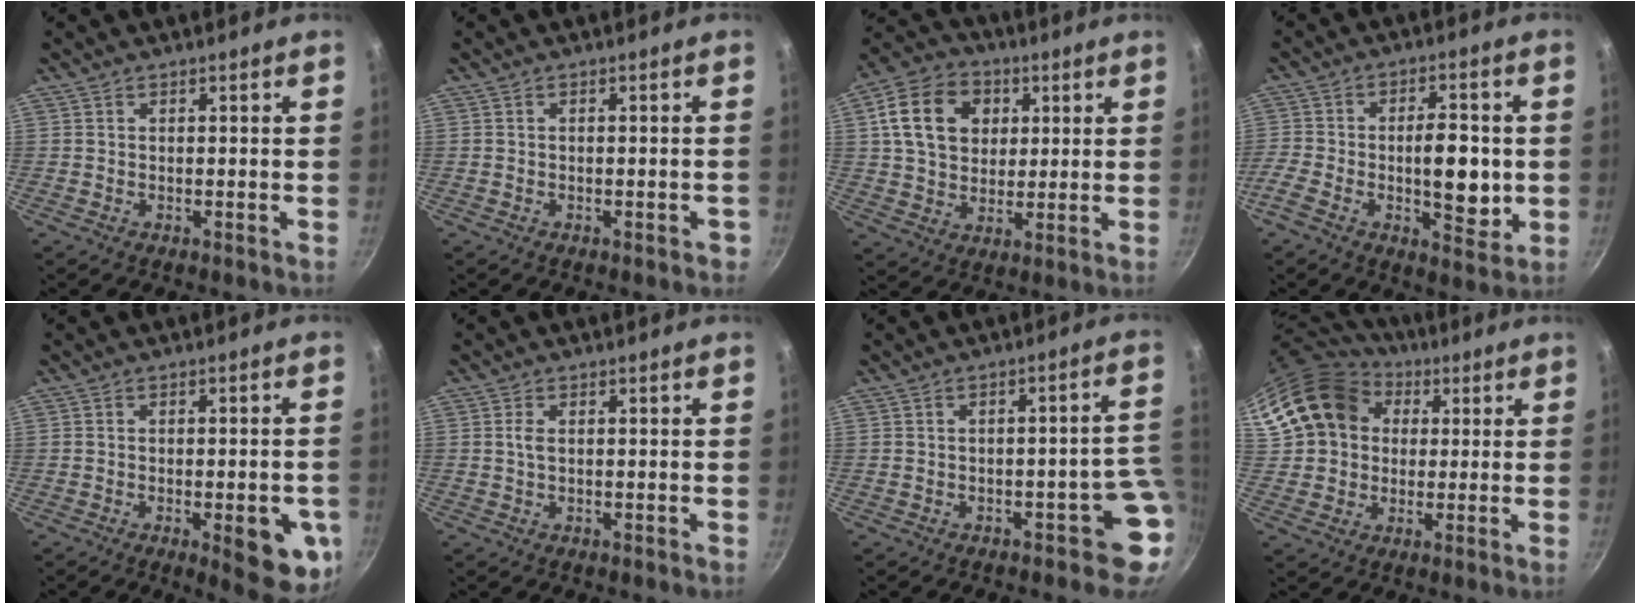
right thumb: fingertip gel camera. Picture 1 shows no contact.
{"total": 1.5, "force": [-0.8, 0.7, 1.1], "torque": [-0.007, 0.010, -0.005]}
{"total": 14.7, "force": [3.9, 11.3, 8.5], "torque": [-0.130, 0.007, 0.056]}
{"total": 12.3, "force": [-2.1, 5.9, 10.6], "torque": [-0.157, 0.012, -0.038]}
{"total": 11.6, "force": [-3.6, 4.0, 10.3], "torque": [-0.094, 0.006, -0.041]}
{"total": 1.4, "force": [0.1, 0.7, 1.3], "torque": [-0.027, 0.002, 0.002]}
{"total": 6.0, "force": [-2.2, 3.1, 4.6], "torque": [0.004, 0.038, -0.027]}
{"total": 17.2, "force": [5.1, 14.0, 8.7], "torque": [-0.140, 0.030, 0.087]}